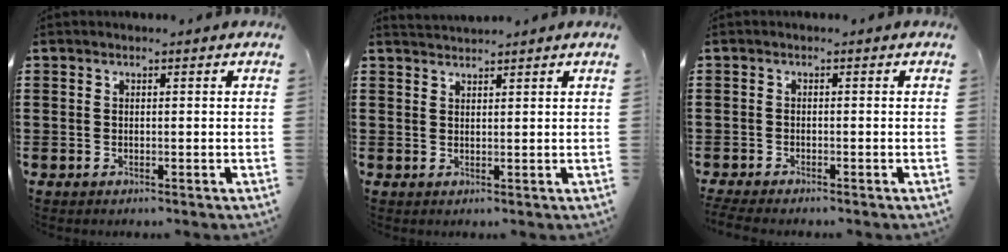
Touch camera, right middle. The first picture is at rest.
{"total": 1.7, "force": [1.7, -0.2, 0.0], "torque": [-0.004, 0.002, 0.033]}
{"total": 1.2, "force": [-1.1, 0.1, 0.3], "torque": [-0.007, -0.002, -0.021]}